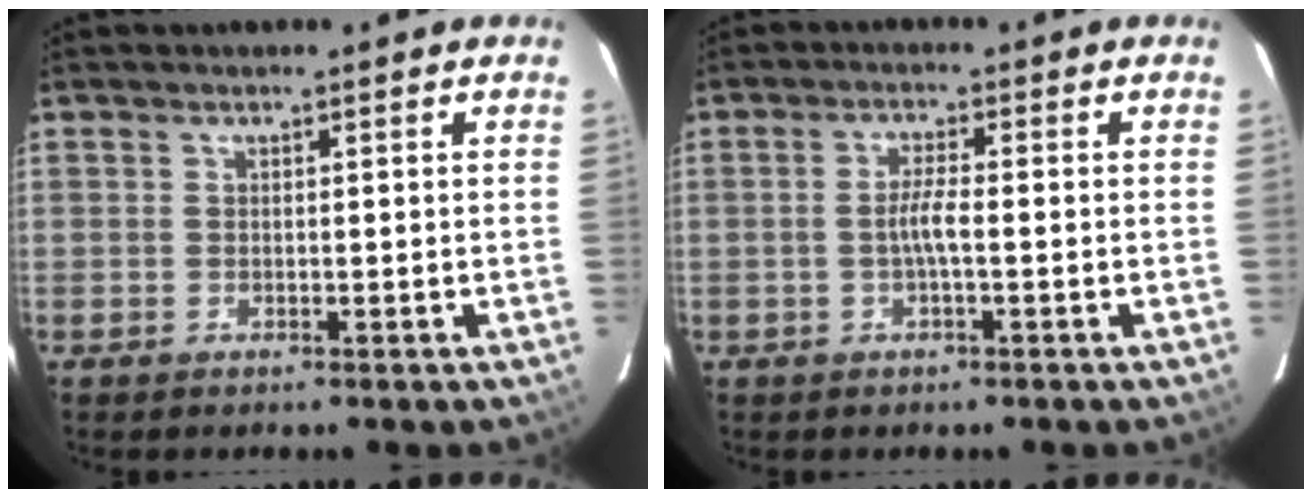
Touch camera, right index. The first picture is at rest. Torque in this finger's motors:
{"motor_torque": [0.52, -0.17, 0.36, 0.08]}